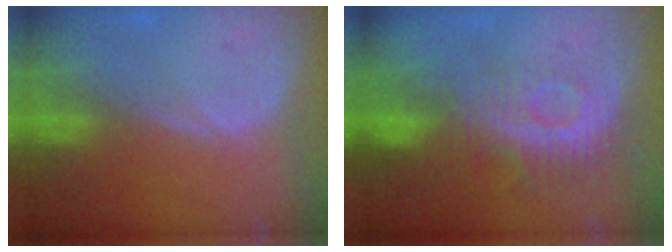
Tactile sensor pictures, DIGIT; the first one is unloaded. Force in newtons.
{"total": 9.3, "press": 8.2, "slide": 4.3}